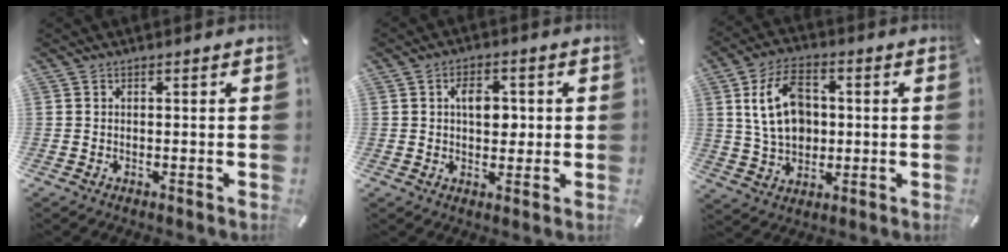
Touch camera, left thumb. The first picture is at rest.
{"total": 5.9, "force": [0.8, 3.9, 4.4], "torque": [-0.063, 0.002, 0.008]}
{"total": 12.3, "force": [1.2, 8.6, 8.8], "torque": [-0.182, 0.009, 0.021]}